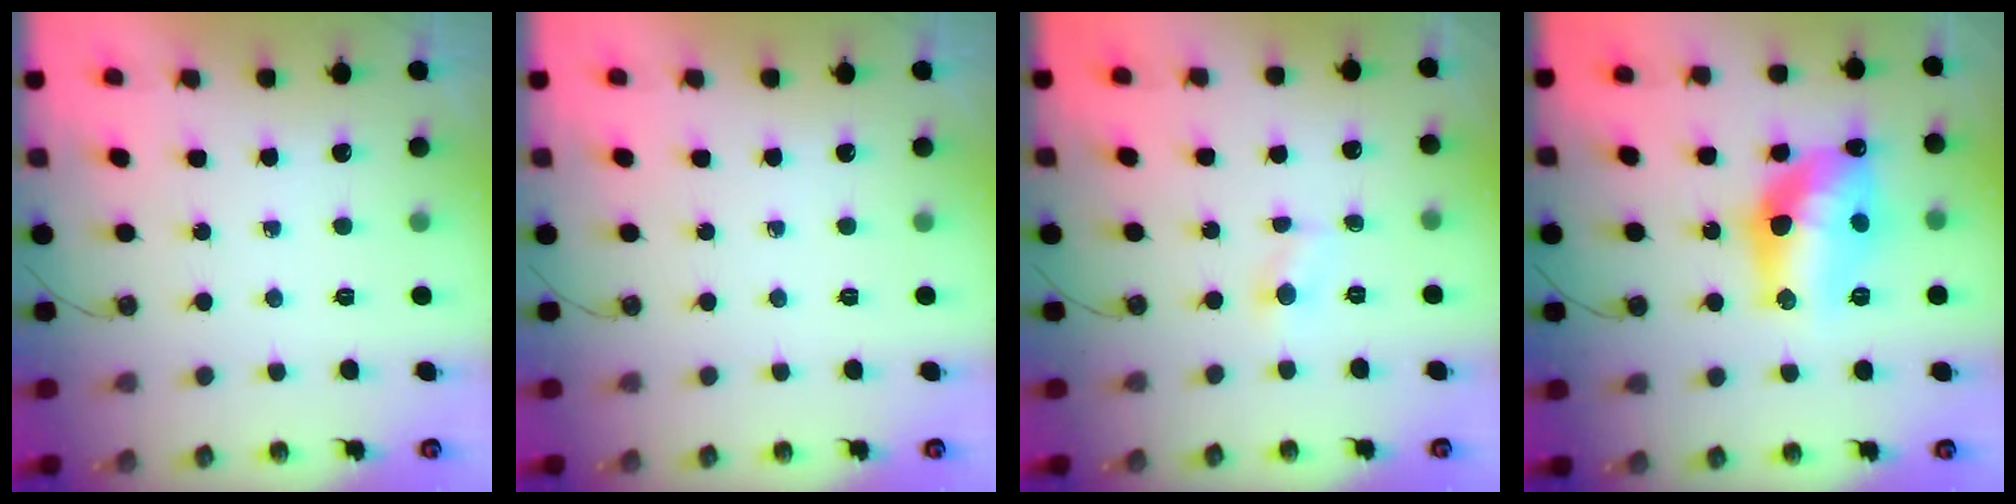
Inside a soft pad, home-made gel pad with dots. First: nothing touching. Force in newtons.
{"total": 0.0}
{"total": 2.6, "press": 2.6, "slide": 0.3}
{"total": 14.9, "press": 14.9, "slide": 1.1}